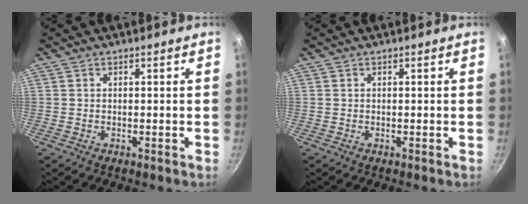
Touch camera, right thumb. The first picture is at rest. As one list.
[{"total": 0.0}]